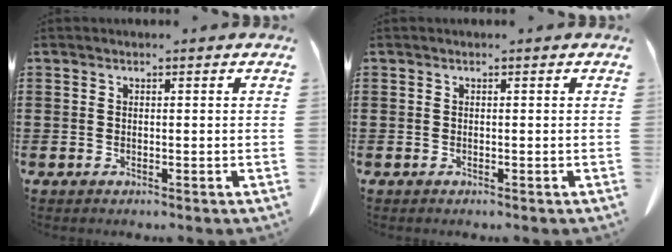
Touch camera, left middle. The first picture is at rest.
{"total": 0.0}